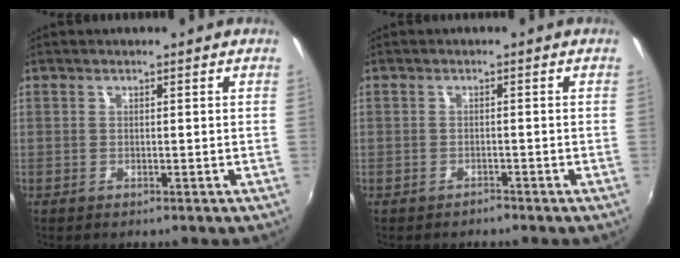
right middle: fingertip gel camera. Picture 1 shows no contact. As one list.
[{"total": 1.1, "force": [-1.0, 0.4, -0.1], "torque": [-0.003, 0.004, -0.016]}]